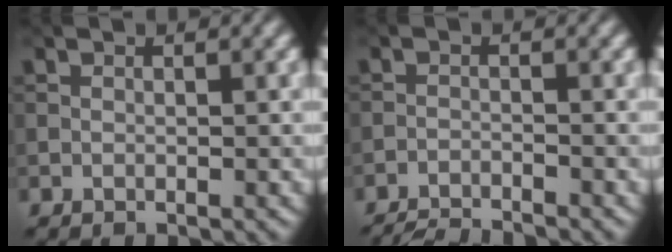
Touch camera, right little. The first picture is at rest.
{"total": 5.0, "force": [-4.8, 0.5, 1.3], "torque": [-0.029, -0.018, -0.082]}